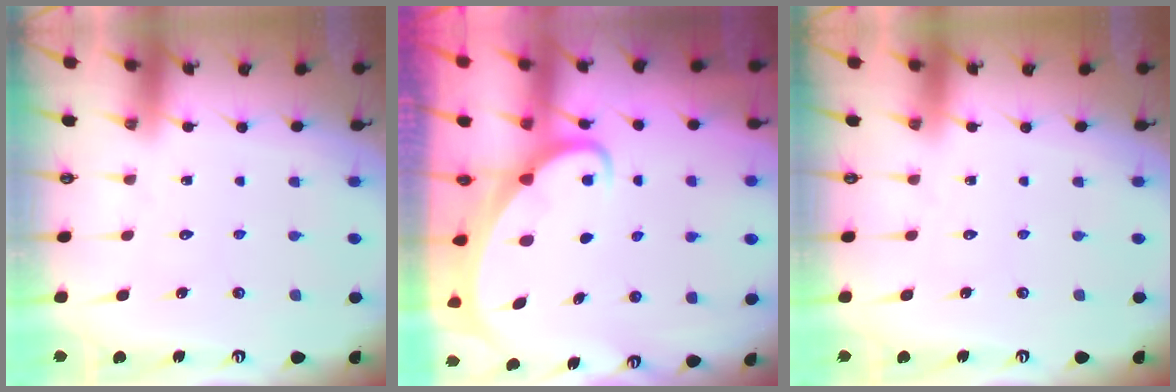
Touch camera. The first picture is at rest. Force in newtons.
{"total": 2.7, "press": 2.7, "slide": 0.2}
{"total": 0.0}